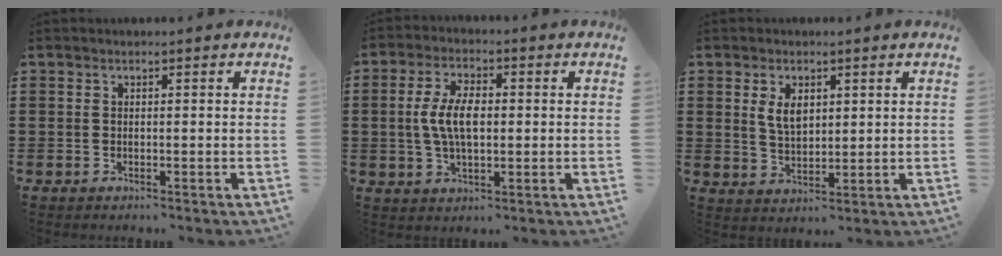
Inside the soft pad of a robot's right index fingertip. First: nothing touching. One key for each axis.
{"total": 6.8, "fx": 0.1, "fy": 3.2, "fz": 6.0, "tx": -0.135, "ty": 0.005, "tz": -0.006}
{"total": 4.0, "fx": 1.6, "fy": 2.3, "fz": 2.9, "tx": -0.056, "ty": 0.006, "tz": 0.026}